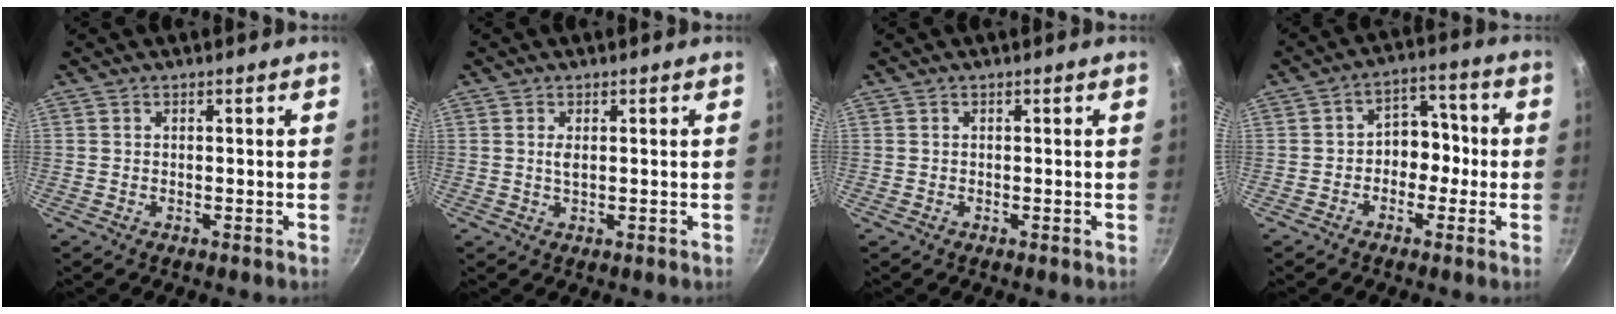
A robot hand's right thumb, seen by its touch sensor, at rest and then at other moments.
{"total": 1.7, "force": [0.3, 0.8, 1.5], "torque": [-0.031, -0.002, 0.010]}
{"total": 0.0}
{"total": 7.5, "force": [-1.1, 5.6, 4.9], "torque": [-0.034, 0.035, -0.032]}